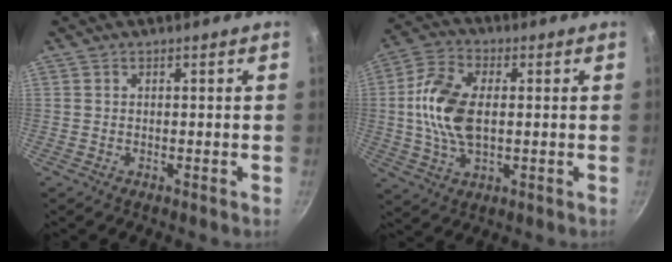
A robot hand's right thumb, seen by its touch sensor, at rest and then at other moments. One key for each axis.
{"total": 12.7, "fx": 0.6, "fy": 7.2, "fz": 10.4, "tx": -0.200, "ty": 0.014, "tz": 0.004}